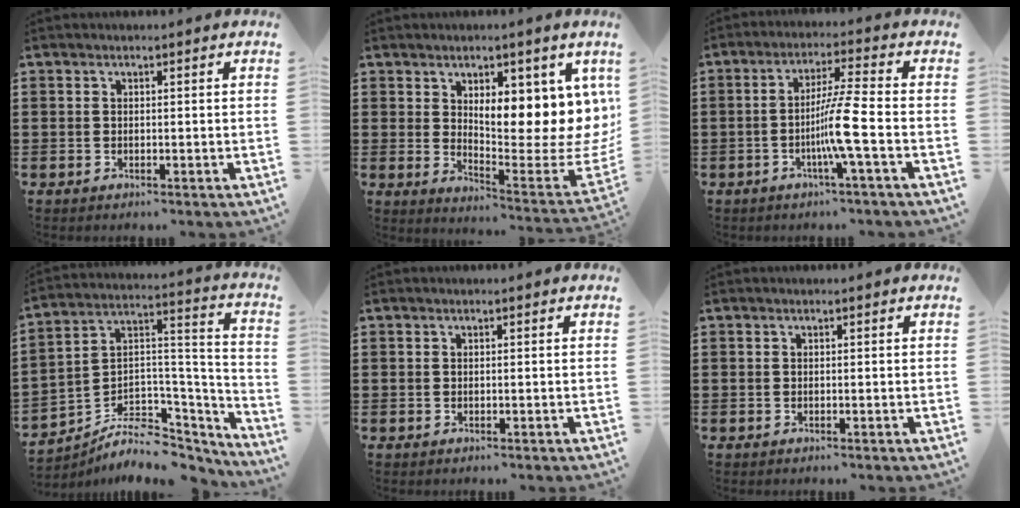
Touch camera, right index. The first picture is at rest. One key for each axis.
{"total": 8.0, "fx": 3.9, "fy": 3.0, "fz": 6.4, "tx": -0.077, "ty": -0.076, "tz": 0.056}
{"total": 7.6, "fx": -2.4, "fy": -0.8, "fz": 7.2, "tx": -0.137, "ty": -0.014, "tz": -0.049}
{"total": 7.4, "fx": -5.2, "fy": 4.4, "fz": 2.8, "tx": -0.053, "ty": 0.003, "tz": -0.091}
{"total": 0.0}
{"total": 0.0}